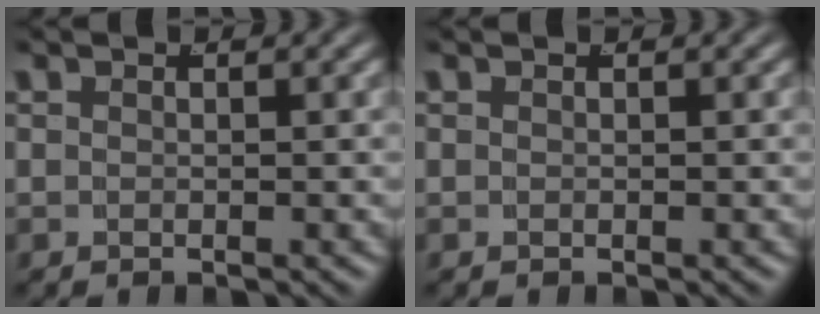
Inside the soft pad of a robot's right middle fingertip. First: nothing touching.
{"total": 0.0}